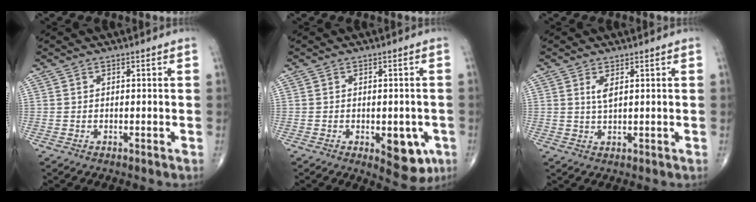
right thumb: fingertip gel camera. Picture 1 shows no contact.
{"total": 7.9, "force": [-2.6, 4.0, 6.3], "torque": [-0.052, 0.001, -0.022]}
{"total": 2.1, "force": [0.9, 0.5, 1.8], "torque": [-0.040, -0.011, 0.022]}